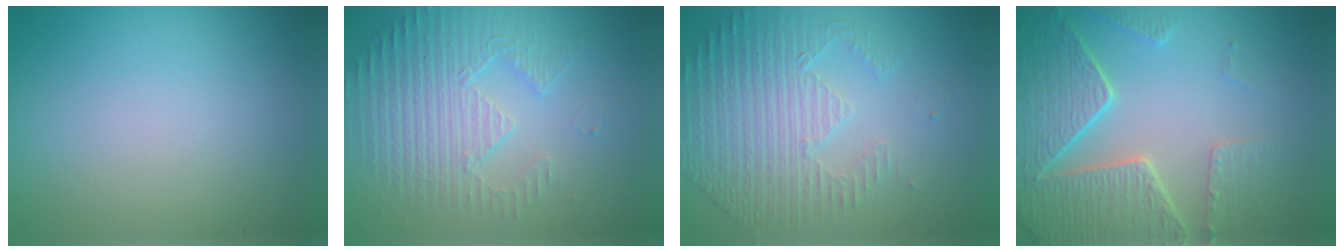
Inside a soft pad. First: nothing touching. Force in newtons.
{"total": 4.2, "press": 3.6, "slide": 2.1}
{"total": 4.6, "press": 3.5, "slide": 3.0}
{"total": 6.7, "press": 5.4, "slide": 4.0}